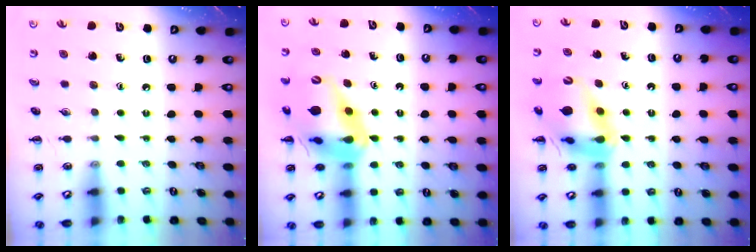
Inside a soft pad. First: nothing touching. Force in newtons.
{"total": 19.2, "press": 18.8, "slide": 3.9}
{"total": 16.9, "press": 16.7, "slide": 2.9}